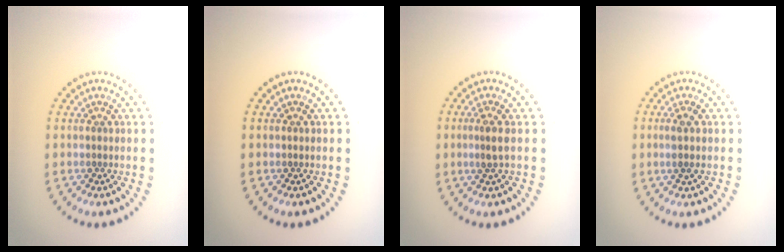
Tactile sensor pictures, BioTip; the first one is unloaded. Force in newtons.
{"total": 0.0}
{"total": 1.9, "press": 1.5, "slide": 1.2}
{"total": 1.5, "press": 1.3, "slide": 0.7}